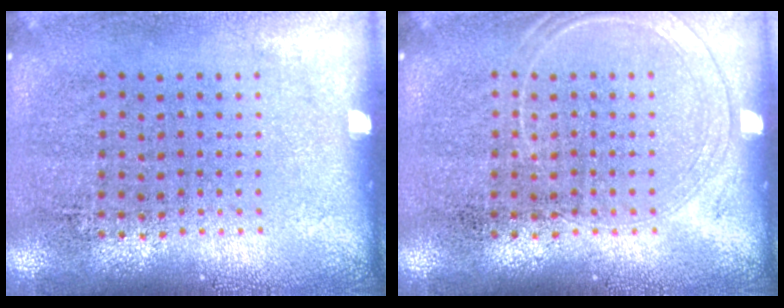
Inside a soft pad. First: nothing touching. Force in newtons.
{"total": 1.2, "press": 1.2, "slide": 0.2}